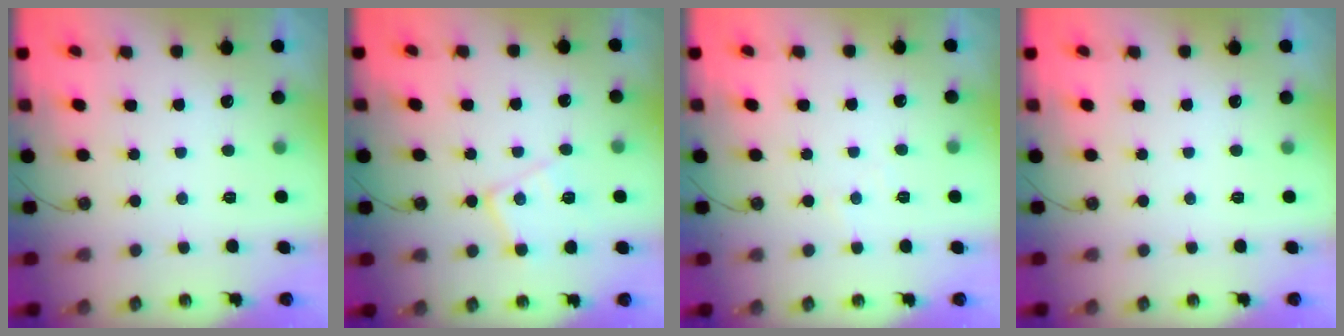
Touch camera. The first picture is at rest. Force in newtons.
{"total": 11.4, "press": 11.4, "slide": 0.6}
{"total": 2.7, "press": 2.6, "slide": 0.5}
{"total": 0.0}